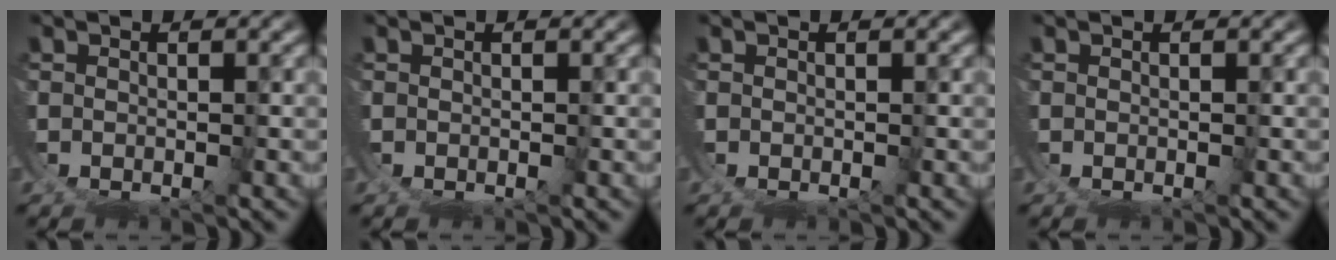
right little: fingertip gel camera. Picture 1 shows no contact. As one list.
[{"total": 0.0}, {"total": 0.0}, {"total": 0.0}]